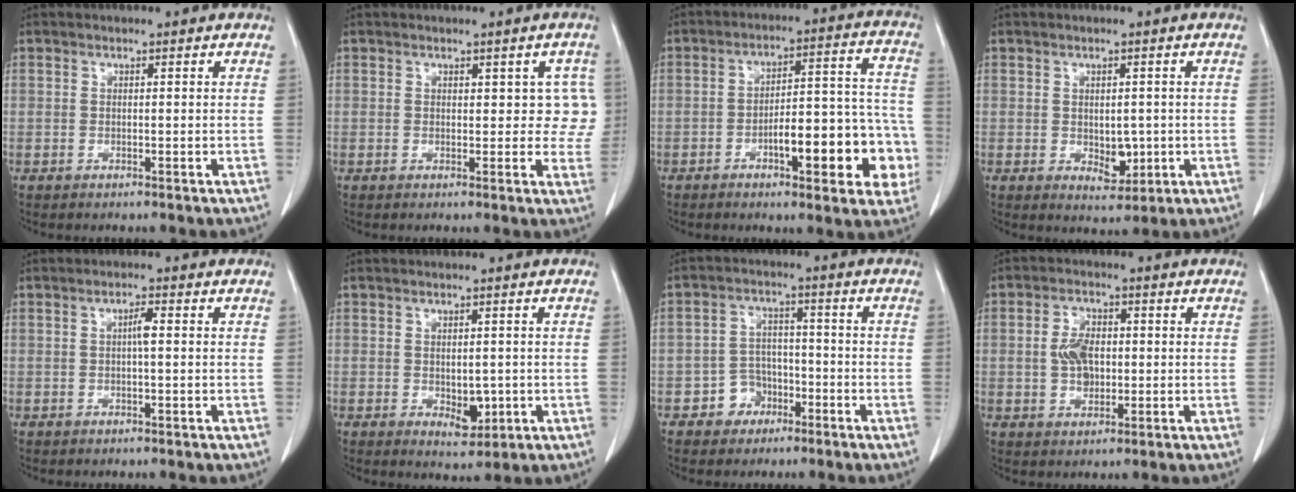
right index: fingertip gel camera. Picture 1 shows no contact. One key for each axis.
{"total": 4.4, "fx": 1.2, "fy": 2.6, "fz": 3.3, "tx": -0.012, "ty": 0.011, "tz": 0.010}
{"total": 14.6, "fx": -5.0, "fy": 4.5, "fz": 13.0, "tx": -0.157, "ty": 0.040, "tz": -0.062}
{"total": 3.9, "fx": -0.4, "fy": 2.4, "fz": 3.0, "tx": -0.034, "ty": -0.004, "tz": 0.009}
{"total": 1.9, "fx": 0.1, "fy": 0.2, "fz": 1.9, "tx": -0.034, "ty": 0.003, "tz": 0.002}
{"total": 3.8, "fx": -0.6, "fy": 2.2, "fz": 3.1, "tx": -0.037, "ty": -0.005, "tz": 0.005}
{"total": 4.9, "fx": -2.6, "fy": 4.1, "fz": 0.9, "tx": -0.010, "ty": 0.018, "tz": -0.041}
{"total": 5.2, "fx": 0.1, "fy": 3.3, "fz": 4.0, "tx": -0.077, "ty": 0.010, "tz": 0.005}